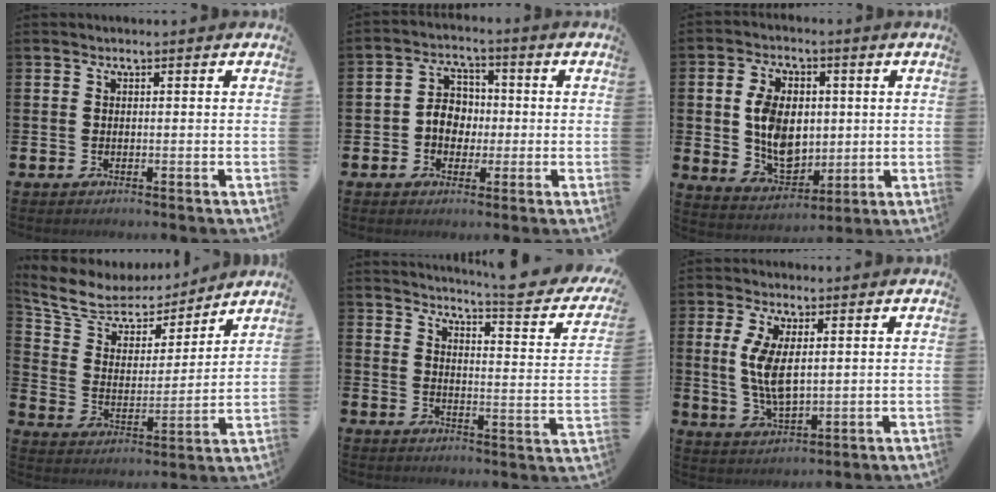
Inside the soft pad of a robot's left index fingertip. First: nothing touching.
{"total": 4.7, "force": [-0.3, 4.1, 2.3], "torque": [-0.047, 0.010, -0.013]}
{"total": 8.0, "force": [1.0, 5.8, 5.5], "torque": [-0.120, 0.013, 0.016]}
{"total": 8.2, "force": [7.1, 3.7, 1.7], "torque": [-0.085, -0.044, 0.129]}
{"total": 5.1, "force": [4.6, 0.1, 2.3], "torque": [-0.047, -0.047, 0.066]}
{"total": 6.6, "force": [1.5, 2.9, 5.8], "torque": [-0.115, 0.000, 0.023]}